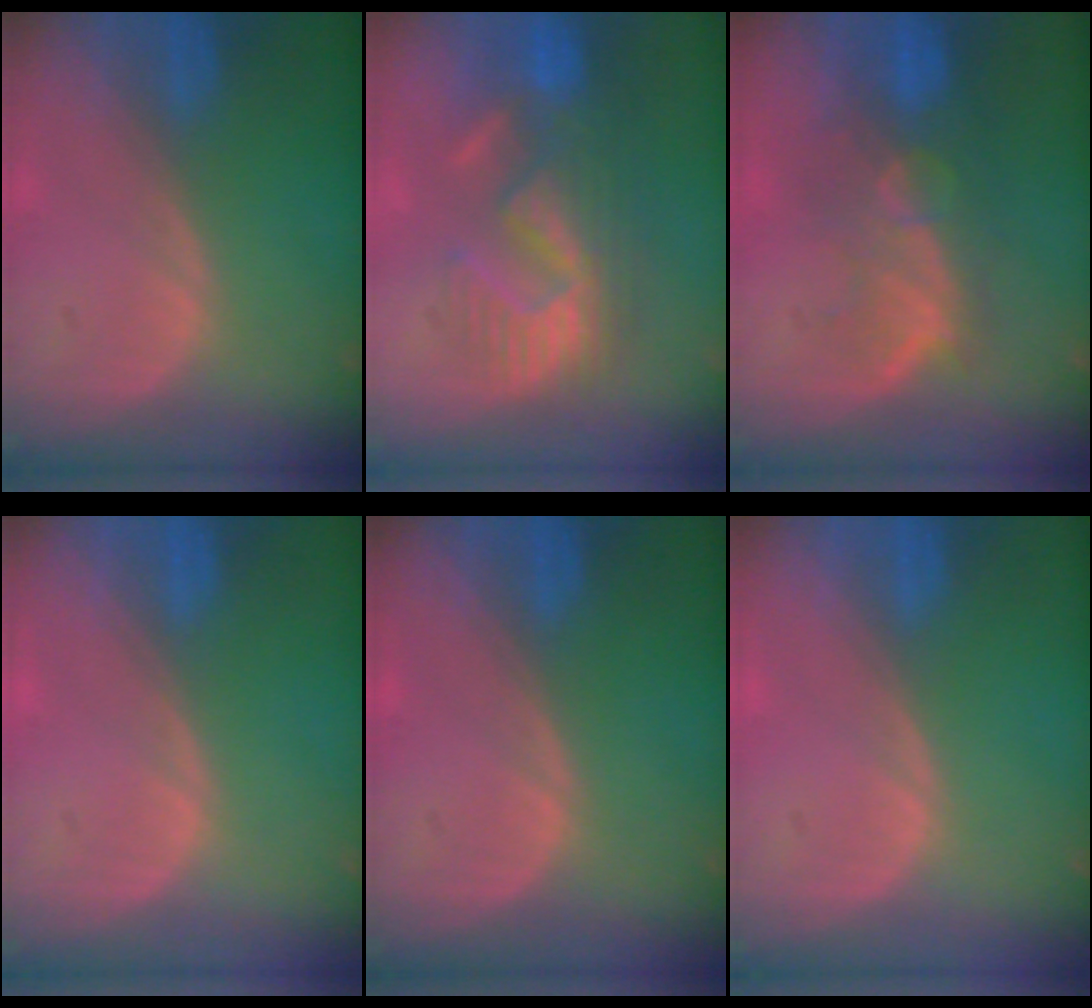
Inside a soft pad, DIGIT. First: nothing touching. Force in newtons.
{"total": 9.6, "press": 9.4, "slide": 2.2}
{"total": 10.1, "press": 8.6, "slide": 5.3}
{"total": 0.0}
{"total": 0.0}
{"total": 0.0}